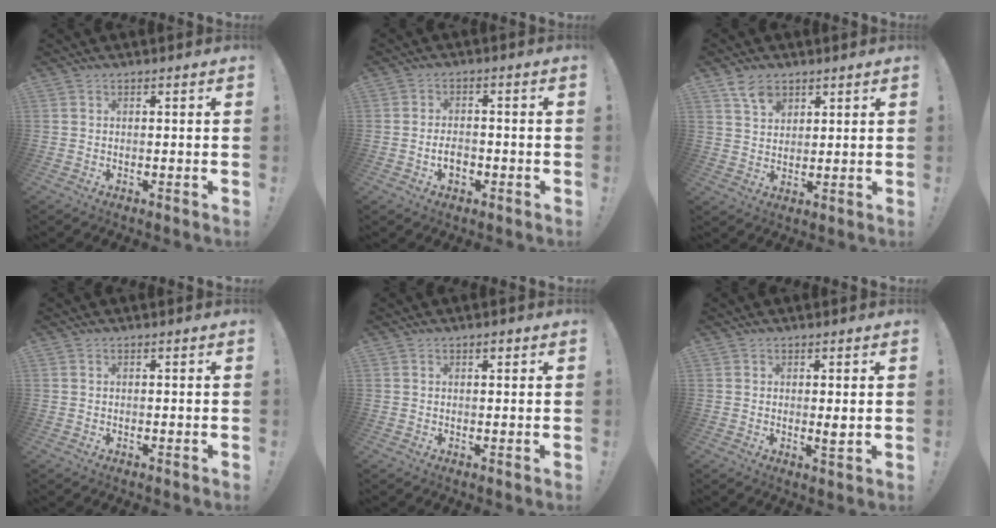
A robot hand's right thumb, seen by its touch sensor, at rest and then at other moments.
{"total": 4.5, "force": [-1.9, 2.8, 3.0], "torque": [-0.049, 0.008, -0.035]}
{"total": 6.4, "force": [4.2, 4.1, 2.7], "torque": [-0.033, -0.018, 0.076]}
{"total": 0.0}
{"total": 1.0, "force": [0.7, 0.5, 0.6], "torque": [-0.006, -0.002, 0.012]}
{"total": 2.6, "force": [0.6, 0.5, 2.5], "torque": [-0.020, -0.013, 0.005]}